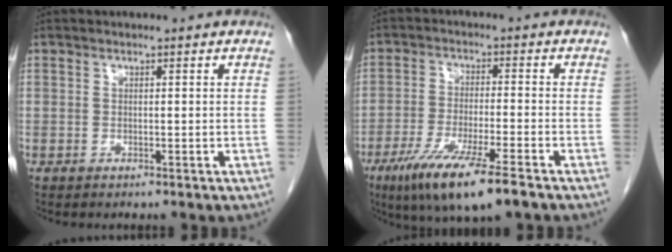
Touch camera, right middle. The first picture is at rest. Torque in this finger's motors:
{"motor_torque": [1.25, -0.89, 0.23, 0.12]}